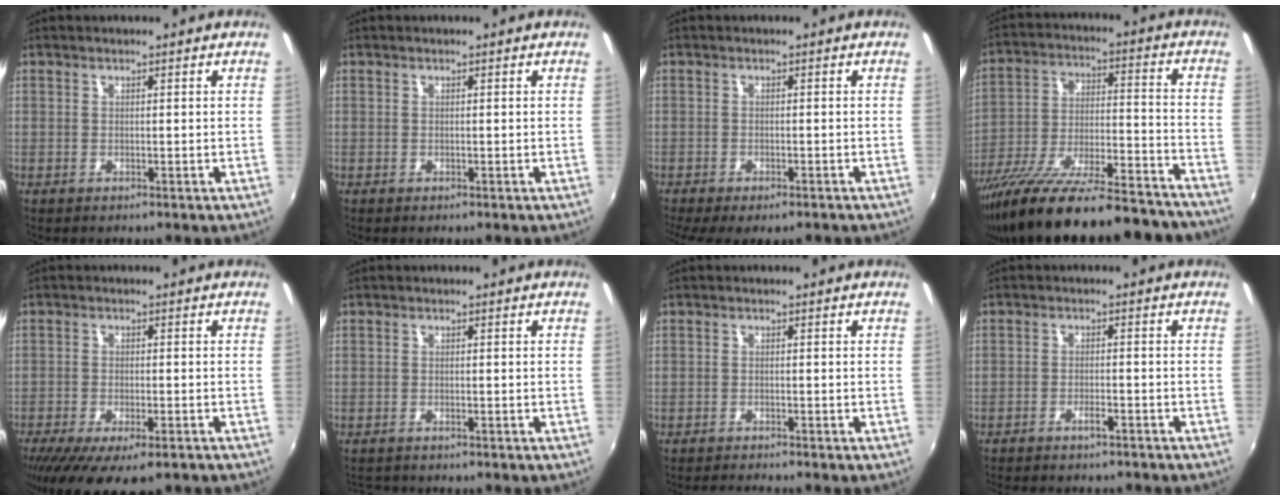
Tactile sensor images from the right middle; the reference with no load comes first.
{"total": 0.0}
{"total": 6.6, "force": [-5.0, 1.8, 3.8], "torque": [-0.089, -0.031, -0.077]}
{"total": 27.4, "force": [-22.5, 5.7, 14.6], "torque": [-0.251, -0.059, -0.327]}
{"total": 12.4, "force": [-8.7, 3.8, 8.0], "torque": [-0.166, -0.051, -0.135]}
{"total": 2.4, "force": [-2.2, 0.7, 0.8], "torque": [-0.024, -0.009, -0.038]}
{"total": 2.9, "force": [-2.8, -0.4, 0.7], "torque": [-0.026, -0.014, -0.053]}
{"total": 4.7, "force": [-4.1, 0.9, 2.1], "torque": [-0.051, -0.006, -0.063]}